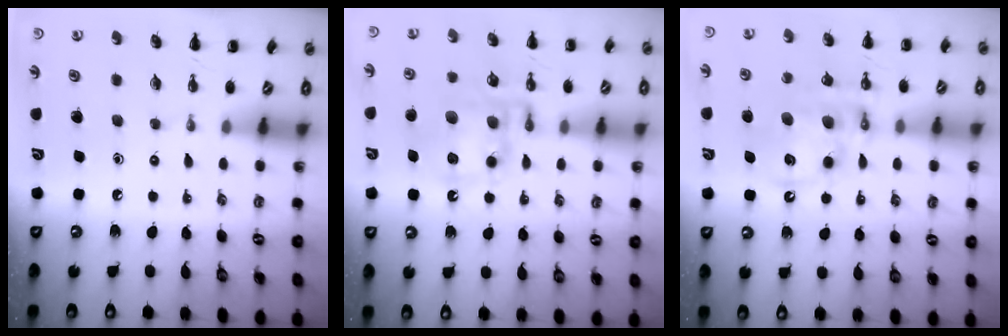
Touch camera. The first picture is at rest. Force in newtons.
{"total": 14.2, "press": 13.8, "slide": 3.4}
{"total": 13.2, "press": 12.8, "slide": 3.3}